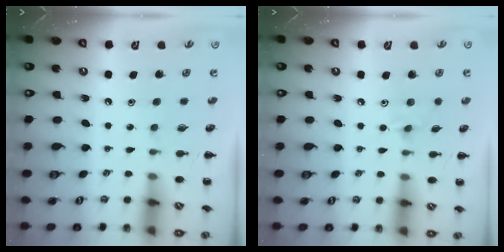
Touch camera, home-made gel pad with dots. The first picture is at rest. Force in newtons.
{"total": 4.6, "press": 4.2, "slide": 1.7}